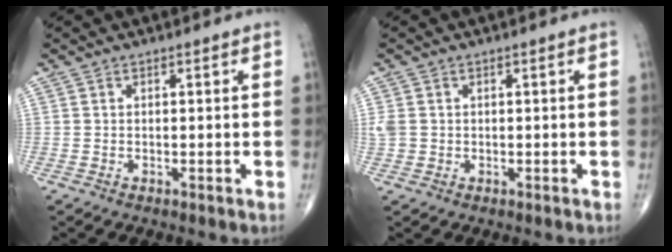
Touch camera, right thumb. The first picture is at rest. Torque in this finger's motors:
{"motor_torque": [-0.09, -0.08, 0.16, 0.16, -0.01]}